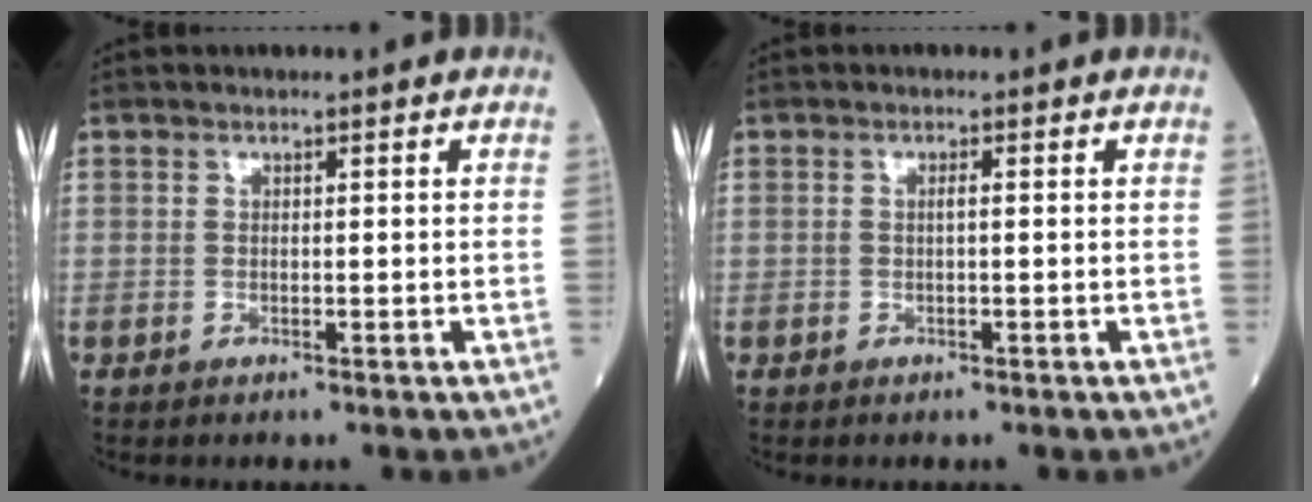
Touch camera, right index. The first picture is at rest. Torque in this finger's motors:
{"motor_torque": [-0.01, -0.08, -0.04, 0.02]}